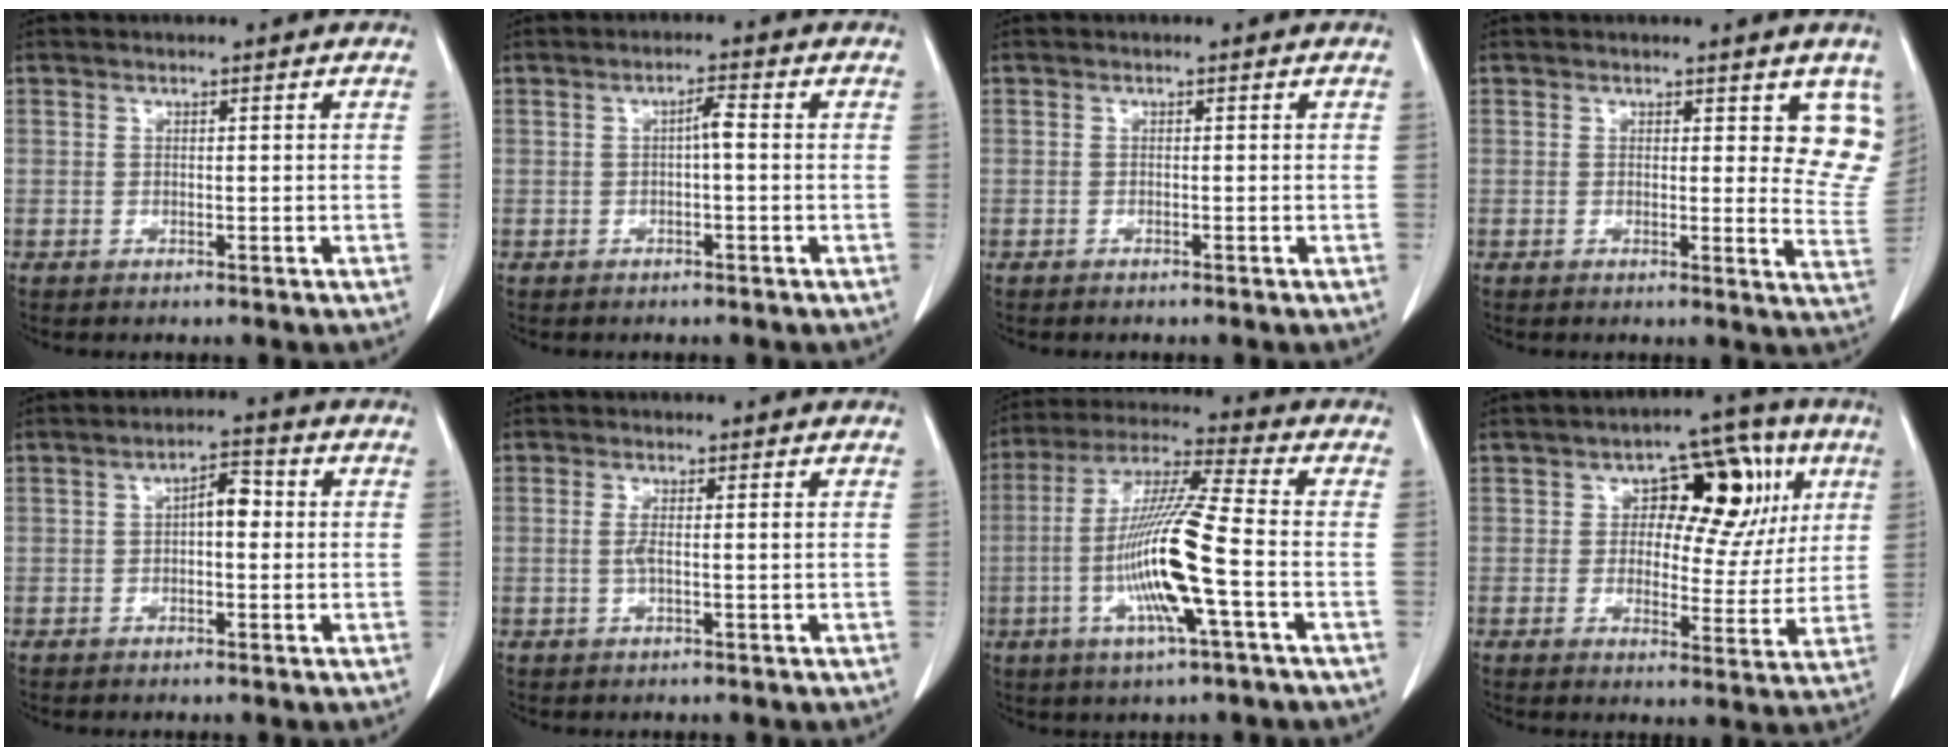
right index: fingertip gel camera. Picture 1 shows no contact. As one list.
[{"total": 2.1, "force": [0.0, 0.2, 2.1], "torque": [-0.034, 0.005, -0.001]}, {"total": 0.0}, {"total": 6.9, "force": [4.9, 2.8, 3.9], "torque": [-0.021, -0.027, 0.041]}, {"total": 4.0, "force": [0.3, 1.7, 3.6], "torque": [-0.058, 0.018, 0.002]}, {"total": 1.8, "force": [0.0, 0.1, 1.8], "torque": [-0.041, -0.001, -0.001]}, {"total": 14.4, "force": [-3.5, 0.0, 14.0], "torque": [-0.282, -0.007, -0.074]}, {"total": 12.2, "force": [3.8, 6.9, 9.2], "torque": [-0.097, 0.034, 0.051]}]